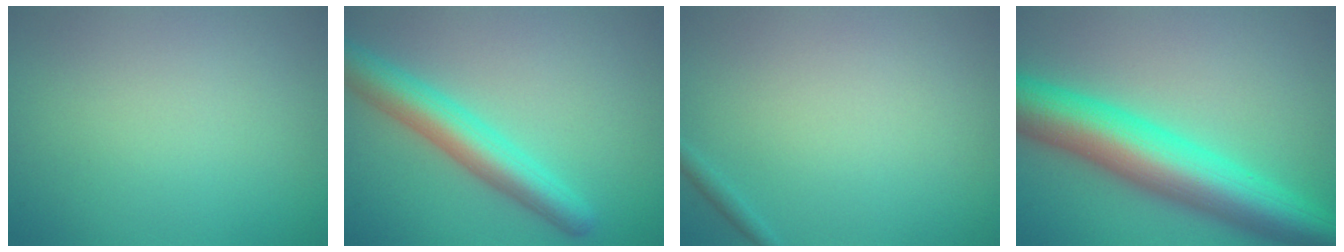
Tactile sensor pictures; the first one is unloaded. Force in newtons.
{"total": 5.5, "press": 5.5, "slide": 0.2}
{"total": 0.7, "press": 0.7, "slide": 0.0}
{"total": 11.0, "press": 11.0, "slide": 0.0}